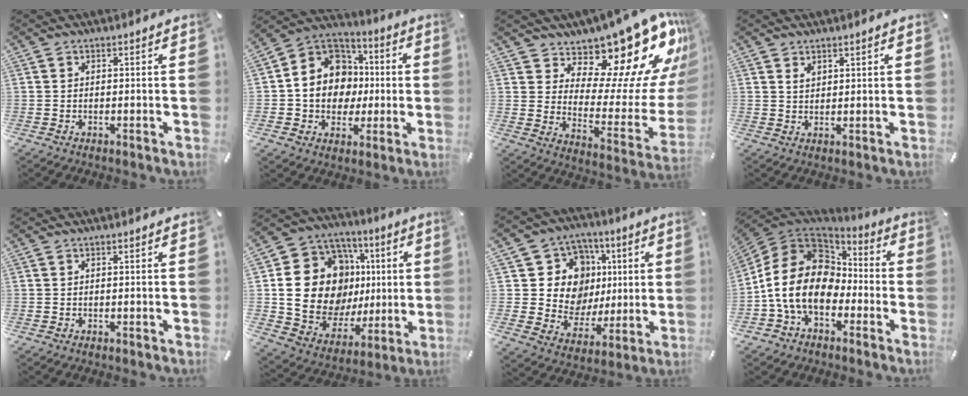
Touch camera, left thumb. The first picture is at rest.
{"total": 14.1, "force": [-0.7, 12.9, 5.8], "torque": [-0.114, 0.007, -0.006]}
{"total": 19.0, "force": [14.6, 7.7, 9.4], "torque": [-0.126, -0.130, 0.240]}
{"total": 2.0, "force": [1.4, 1.3, 0.7], "torque": [-0.008, -0.004, 0.024]}
{"total": 0.0}
{"total": 21.2, "force": [4.0, 16.6, 12.6], "torque": [-0.235, -0.033, 0.092]}
{"total": 15.4, "force": [3.3, 13.9, 5.6], "torque": [-0.076, -0.030, 0.083]}
{"total": 17.9, "force": [-3.4, 13.4, 11.3], "torque": [-0.254, 0.021, -0.062]}